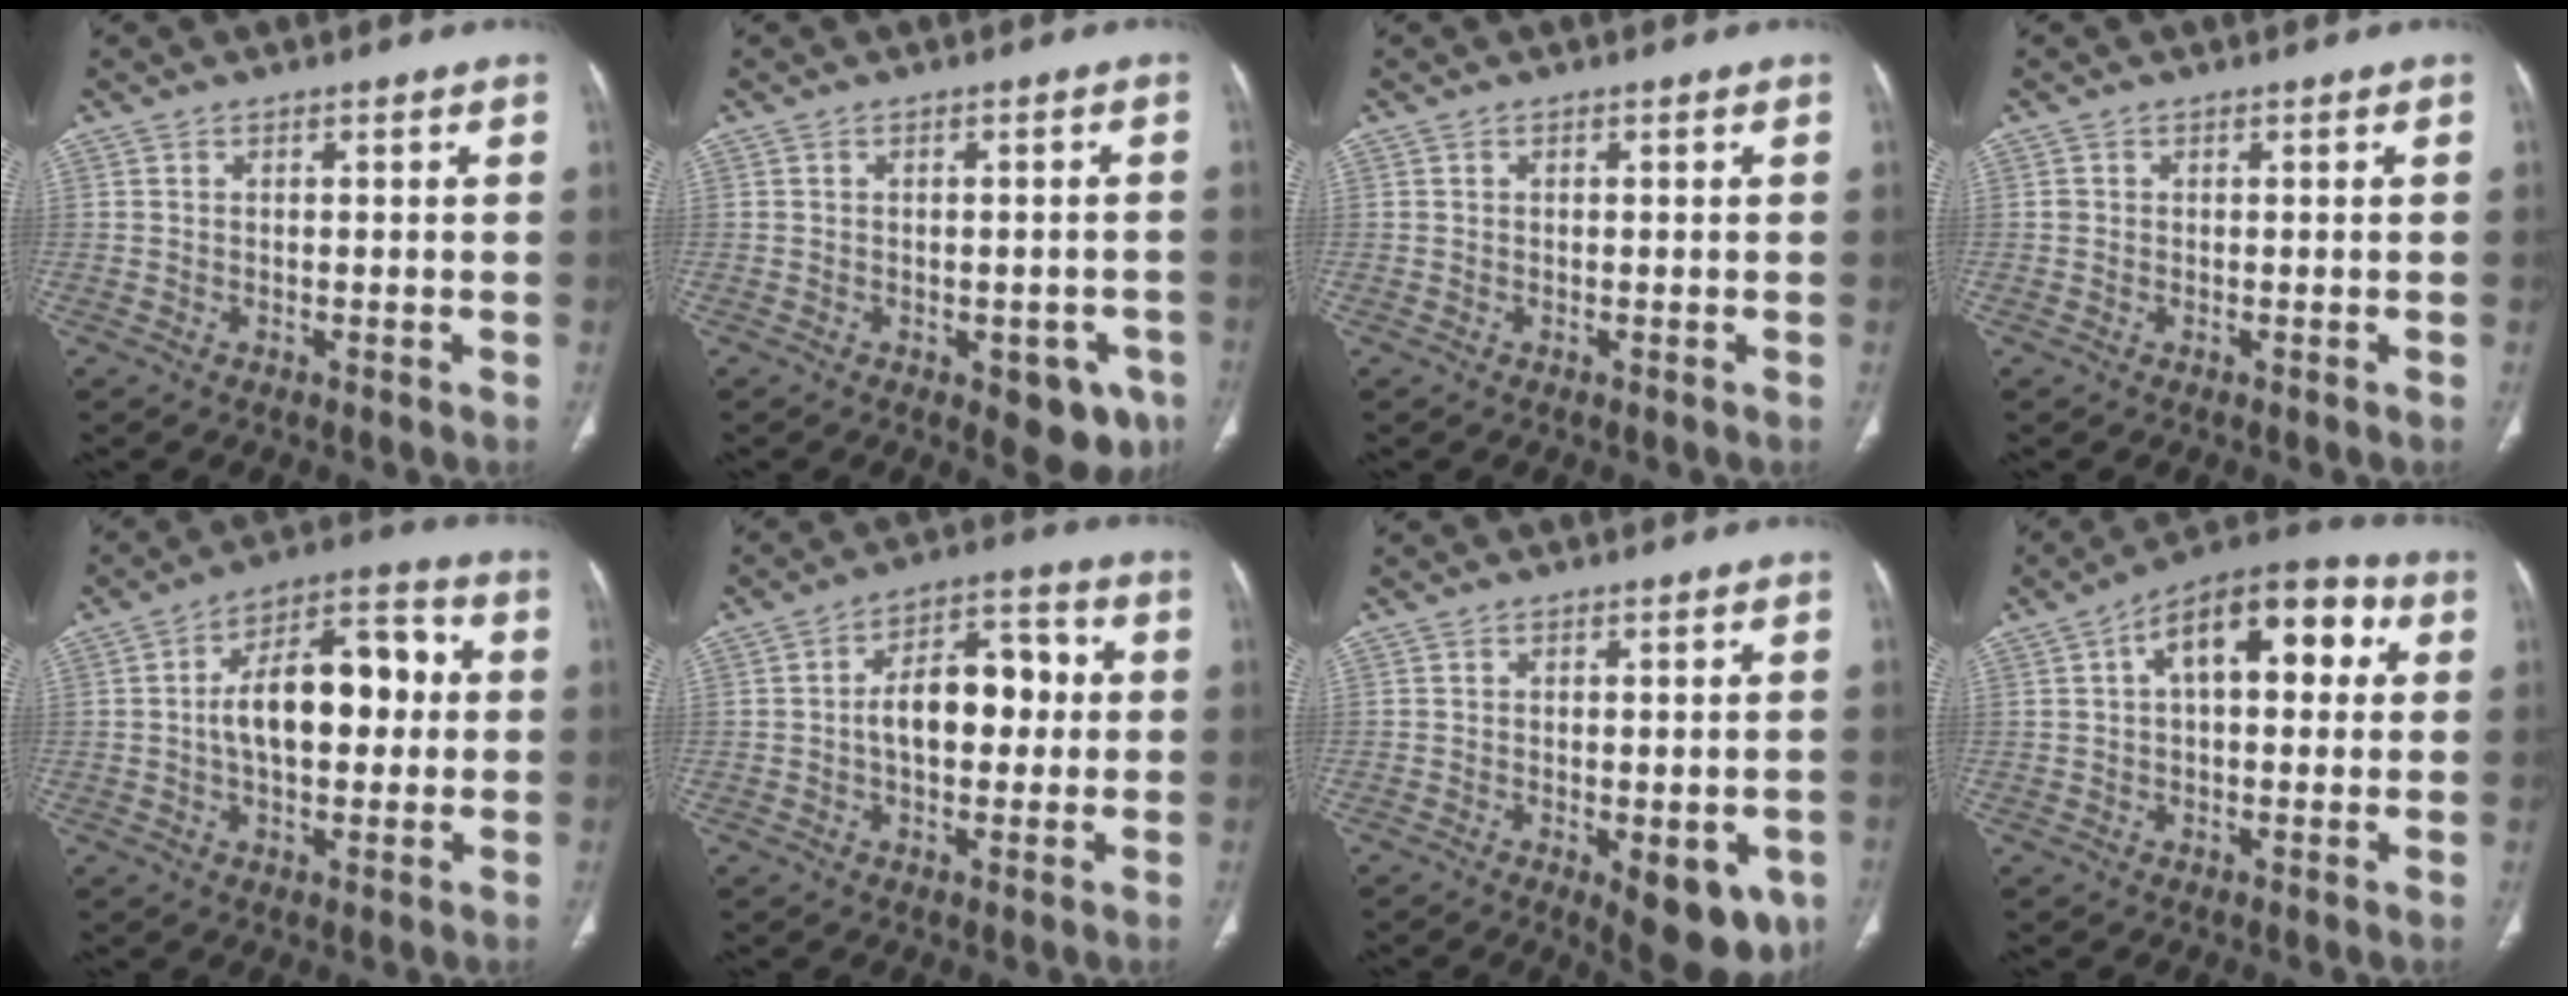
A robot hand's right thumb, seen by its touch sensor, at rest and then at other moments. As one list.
[{"total": 7.4, "force": [-3.4, 3.9, 5.3], "torque": [-0.032, 0.006, -0.036]}, {"total": 0.0}, {"total": 0.6, "force": [0.0, 0.5, 0.1], "torque": [0.000, 0.003, 0.002]}, {"total": 15.7, "force": [0.9, 8.5, 13.2], "torque": [-0.186, 0.035, 0.008]}, {"total": 11.9, "force": [0.3, 7.0, 9.6], "torque": [-0.126, 0.032, 0.000]}, {"total": 10.2, "force": [-3.6, 4.4, 8.5], "torque": [-0.085, -0.005, -0.036]}, {"total": 15.5, "force": [4.1, 7.9, 12.7], "torque": [-0.161, 0.034, 0.054]}]